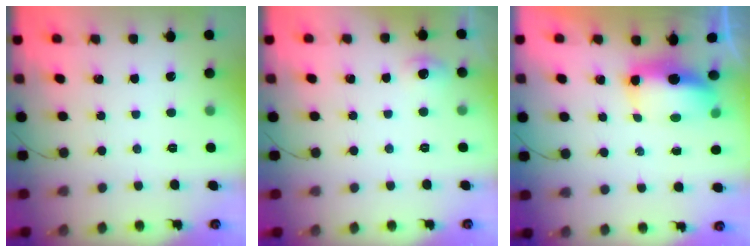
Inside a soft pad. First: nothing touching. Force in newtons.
{"total": 12.3, "press": 5.3, "slide": 11.1}
{"total": 9.1, "press": 8.0, "slide": 4.3}